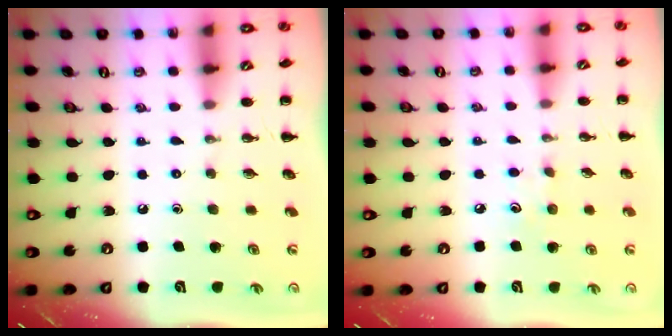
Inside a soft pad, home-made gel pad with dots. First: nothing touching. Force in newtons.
{"total": 6.2, "press": 5.9, "slide": 1.8}